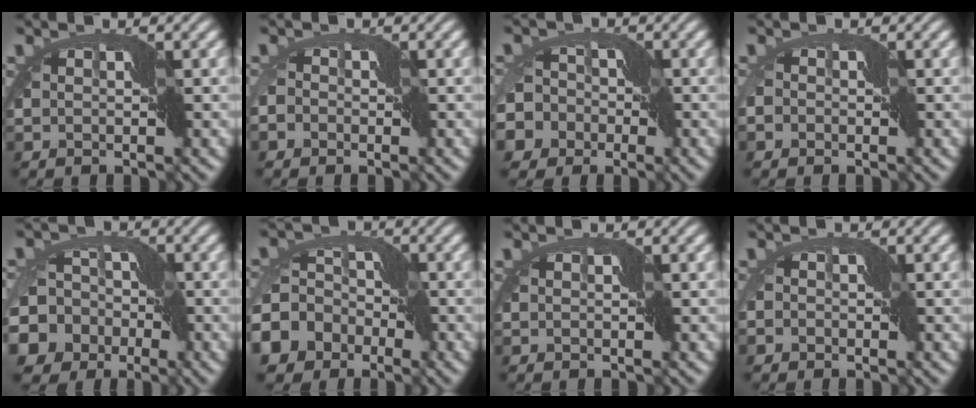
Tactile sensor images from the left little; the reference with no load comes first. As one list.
[{"total": 3.2, "force": [-1.7, 2.5, 1.1], "torque": [-0.012, 0.007, -0.035]}, {"total": 8.2, "force": [-3.1, 7.0, 3.2], "torque": [-0.050, -0.005, -0.078]}, {"total": 2.1, "force": [-1.0, 1.6, 0.7], "torque": [-0.012, 0.002, -0.012]}, {"total": 12.1, "force": [-4.4, 10.2, 4.8], "torque": [-0.097, -0.030, -0.098]}, {"total": 9.3, "force": [-3.7, 7.4, 4.4], "torque": [-0.089, -0.012, -0.088]}, {"total": 0.0}, {"total": 2.4, "force": [-1.4, 1.9, 0.7], "torque": [-0.009, 0.008, -0.023]}]